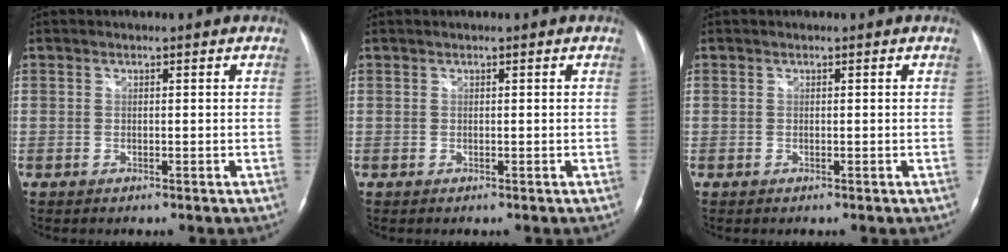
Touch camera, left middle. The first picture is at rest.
{"total": 0.0}
{"total": 0.0}